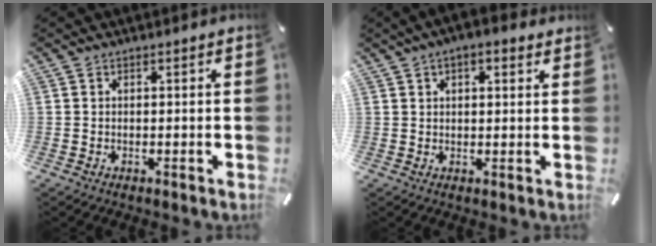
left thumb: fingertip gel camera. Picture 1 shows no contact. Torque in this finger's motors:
{"motor_torque": [1.75, 1.60, 1.35, -1.41, 0.22]}